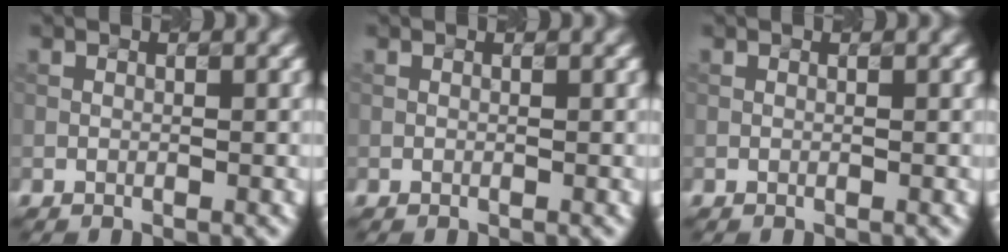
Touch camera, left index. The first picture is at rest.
{"total": 0.0}
{"total": 0.0}